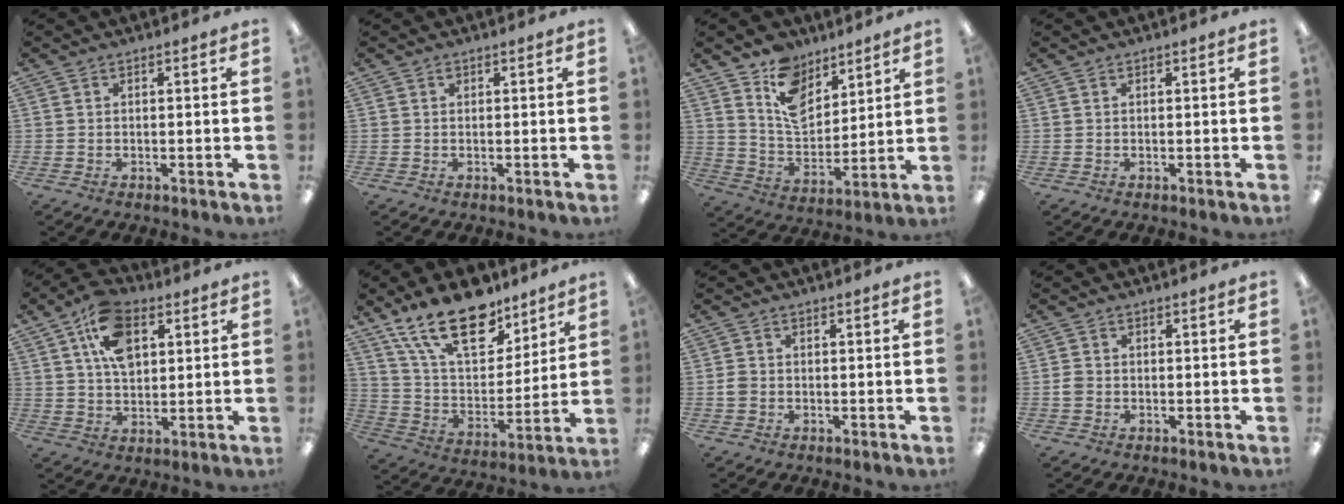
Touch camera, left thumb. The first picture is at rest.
{"total": 0.6, "force": [0.3, 0.4, 0.3], "torque": [-0.007, 0.003, 0.005]}
{"total": 12.5, "force": [8.6, 7.6, 5.0], "torque": [-0.091, -0.050, 0.165]}
{"total": 0.0}
{"total": 12.5, "force": [5.6, 7.8, 8.1], "torque": [-0.137, 0.000, 0.102]}
{"total": 21.4, "force": [14.6, 10.2, 11.8], "torque": [-0.218, -0.075, 0.259]}
{"total": 2.1, "force": [-0.3, 1.8, 1.0], "torque": [-0.017, 0.004, -0.007]}
{"total": 2.0, "force": [-0.3, 1.7, 0.9], "torque": [-0.015, 0.003, -0.007]}